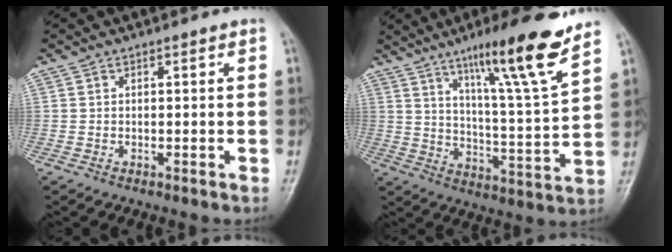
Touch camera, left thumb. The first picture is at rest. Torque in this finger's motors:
{"motor_torque": [0.63, 0.50, 1.38, -1.40, 0.24]}